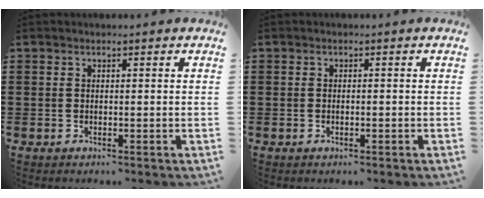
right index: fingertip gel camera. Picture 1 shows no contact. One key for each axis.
{"total": 0.5, "fx": -0.2, "fy": 0.1, "fz": 0.5, "tx": -0.010, "ty": -0.004, "tz": -0.002}